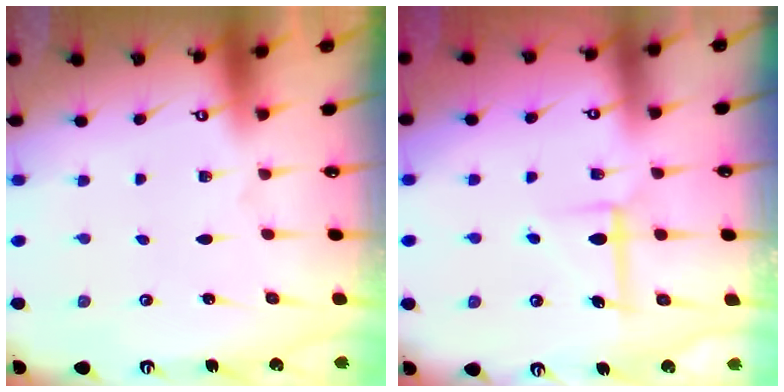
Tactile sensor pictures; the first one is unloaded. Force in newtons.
{"total": 6.2, "press": 6.2, "slide": 0.2}